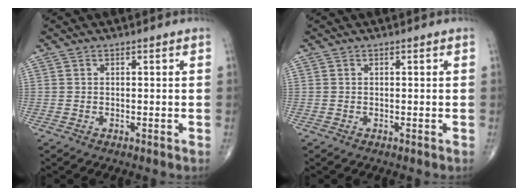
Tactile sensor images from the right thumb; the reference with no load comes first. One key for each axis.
{"total": 0.0}